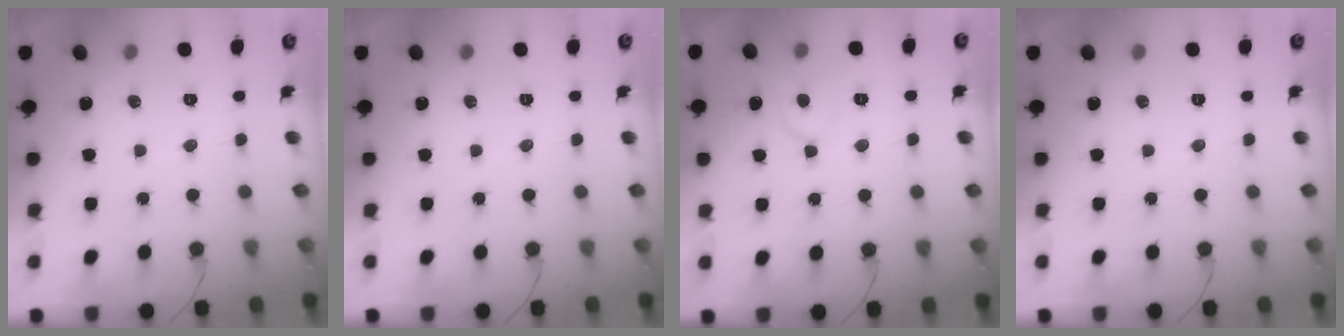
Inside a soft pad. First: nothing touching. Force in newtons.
{"total": 0.0}
{"total": 5.7, "press": 5.6, "slide": 0.6}
{"total": 0.0}